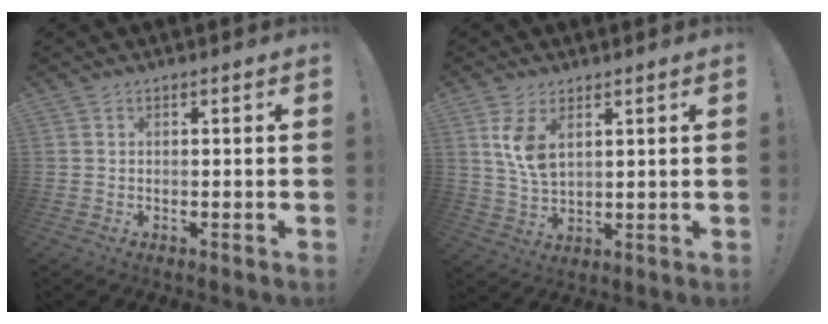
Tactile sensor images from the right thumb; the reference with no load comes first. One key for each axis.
{"total": 7.8, "fx": 3.7, "fy": 4.1, "fz": 5.5, "tx": -0.094, "ty": -0.024, "tz": 0.062}